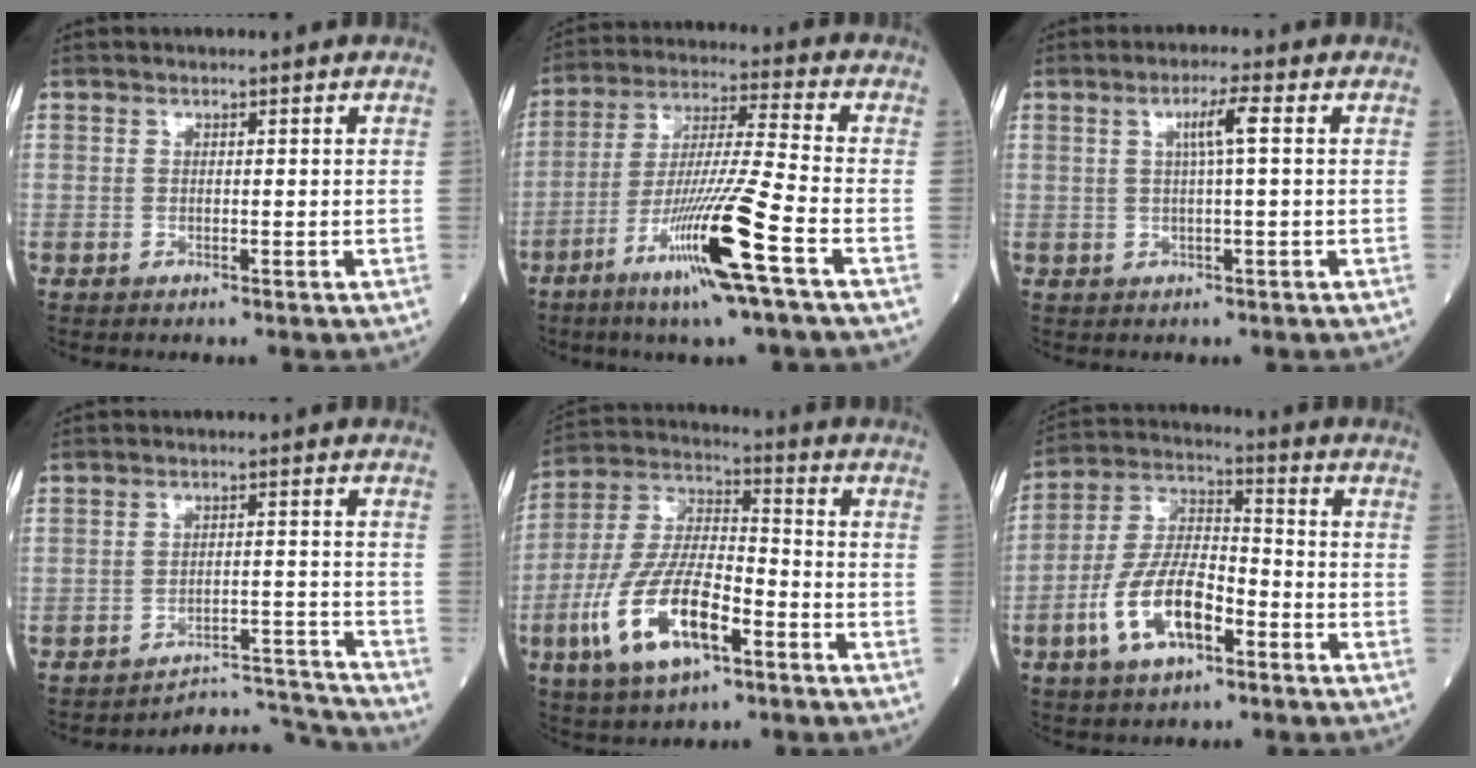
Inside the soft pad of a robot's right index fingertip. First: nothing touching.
{"total": 14.6, "force": [-6.8, -1.1, 12.9], "torque": [-0.250, -0.022, -0.127]}
{"total": 3.7, "force": [0.8, -0.3, 3.6], "torque": [-0.067, 0.004, 0.013]}
{"total": 7.8, "force": [-7.5, -1.5, -1.9], "torque": [0.036, 0.021, -0.113]}
{"total": 15.3, "force": [-6.4, 5.2, 12.9], "torque": [-0.274, -0.002, -0.116]}
{"total": 12.0, "force": [-5.1, 4.7, 9.8], "torque": [-0.205, 0.008, -0.096]}